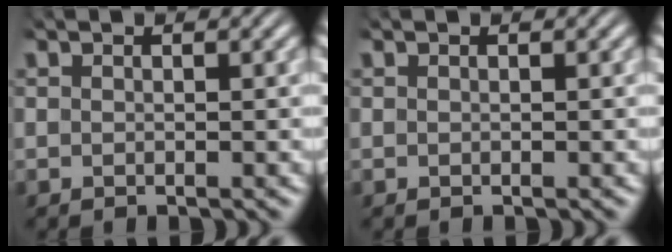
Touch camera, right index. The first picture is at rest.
{"total": 0.0}